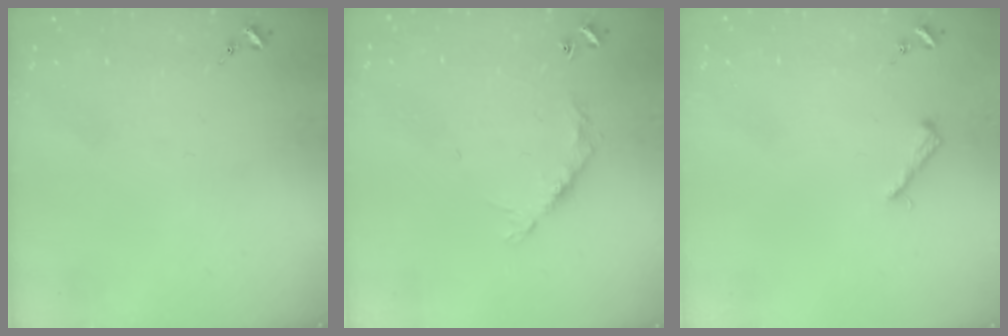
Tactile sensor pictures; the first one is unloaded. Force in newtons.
{"total": 8.1, "press": 8.1, "slide": 0.7}
{"total": 4.2, "press": 4.1, "slide": 0.6}